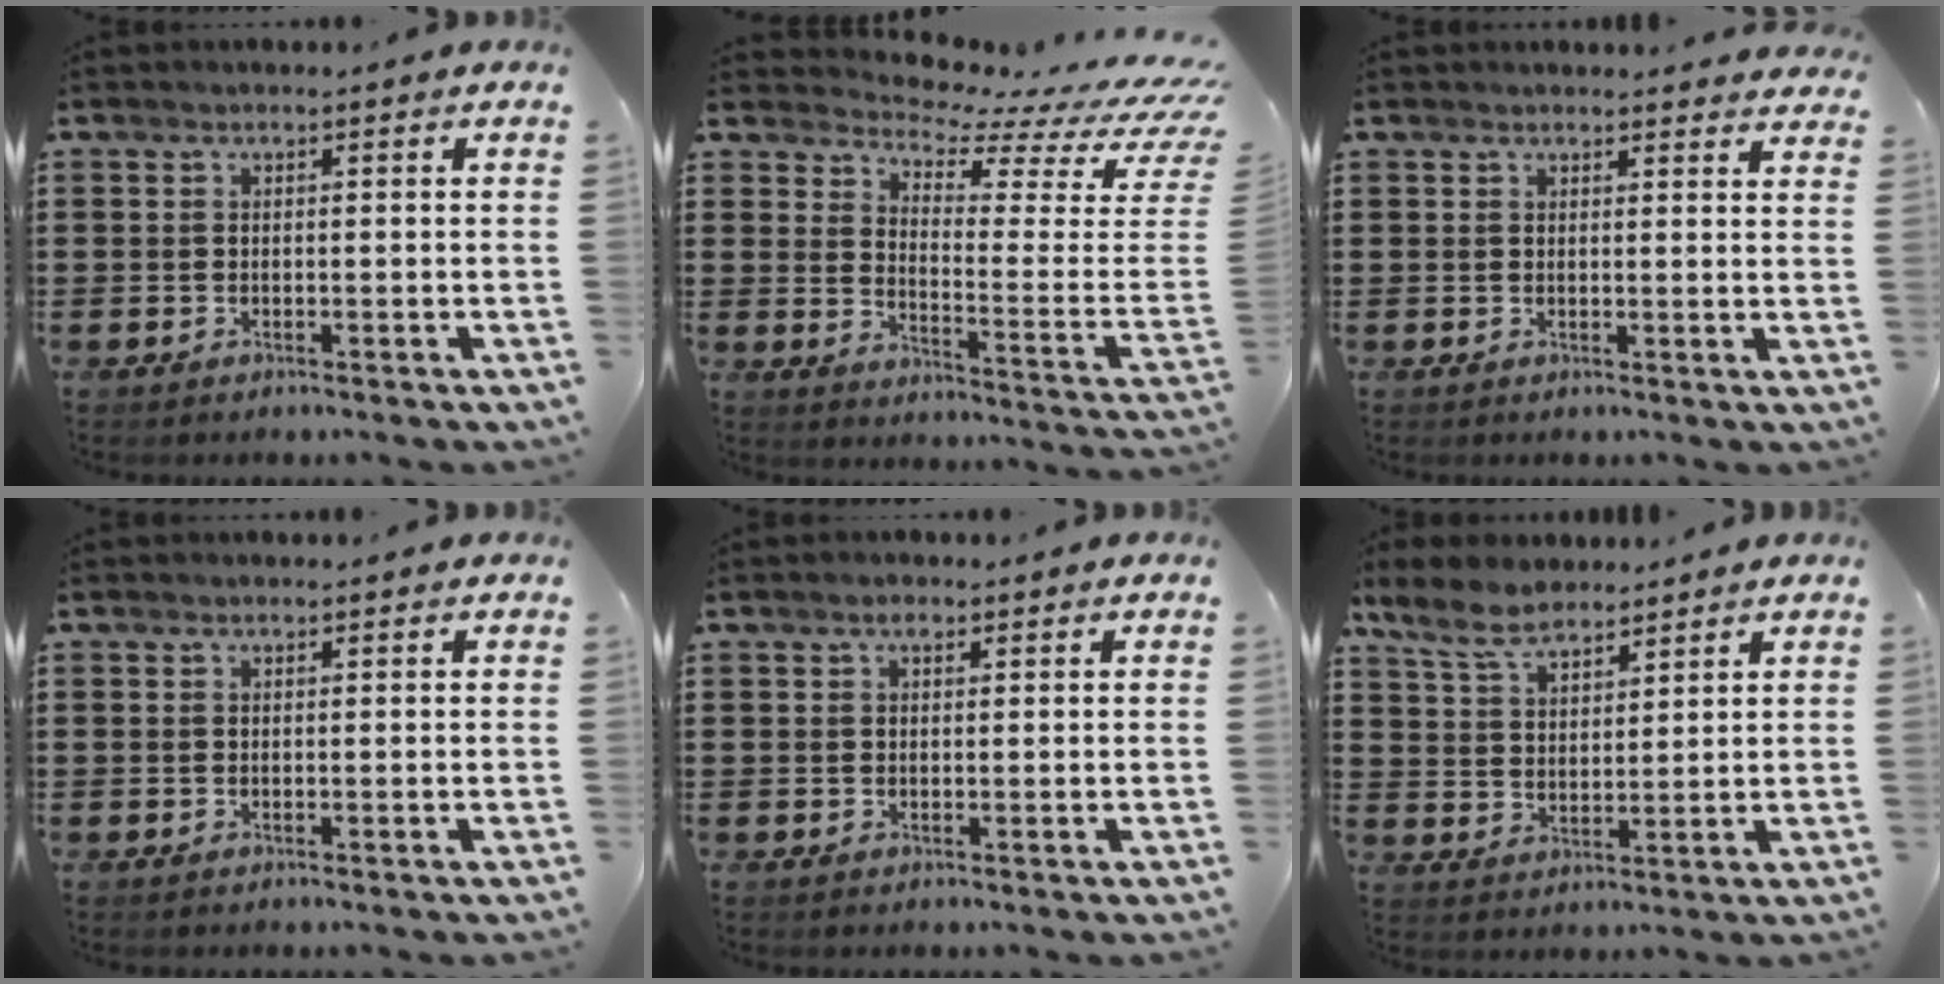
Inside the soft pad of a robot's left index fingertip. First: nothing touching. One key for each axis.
{"total": 4.7, "fx": 4.1, "fy": 0.0, "fz": 2.3, "tx": -0.055, "ty": -0.059, "tz": 0.059}
{"total": 1.9, "fx": 1.9, "fy": 0.3, "fz": 0.2, "tx": 0.000, "ty": -0.005, "tz": 0.034}
{"total": 0.0}
{"total": 1.1, "fx": 0.5, "fy": 0.6, "fz": 0.7, "tx": -0.016, "ty": 0.005, "tz": 0.008}
{"total": 6.5, "fx": 5.4, "fy": 2.5, "fz": 2.5, "tx": -0.070, "ty": -0.003, "tz": 0.102}